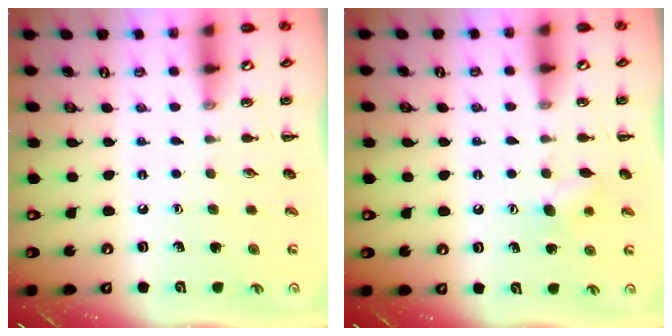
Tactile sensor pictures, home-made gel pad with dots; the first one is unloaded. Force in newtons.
{"total": 6.2, "press": 6.0, "slide": 1.5}